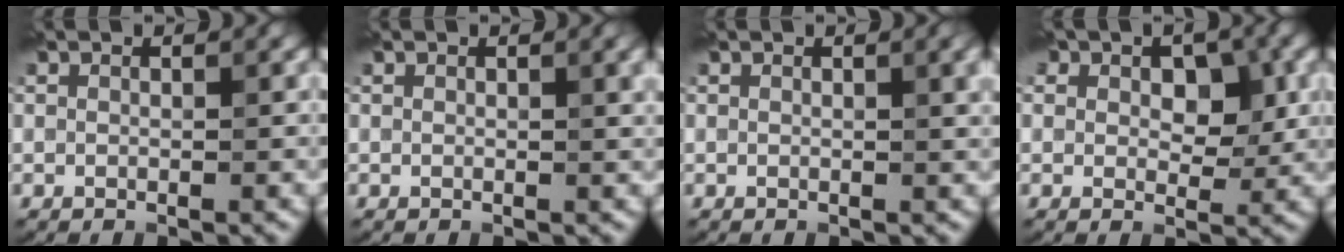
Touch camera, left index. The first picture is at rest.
{"total": 2.0, "force": [0.9, 0.6, 1.7], "torque": [-0.021, 0.001, 0.014]}
{"total": 2.7, "force": [1.0, 0.9, 2.4], "torque": [-0.030, 0.003, 0.015]}
{"total": 4.5, "force": [1.3, 3.2, 2.9], "torque": [-0.034, -0.004, 0.010]}